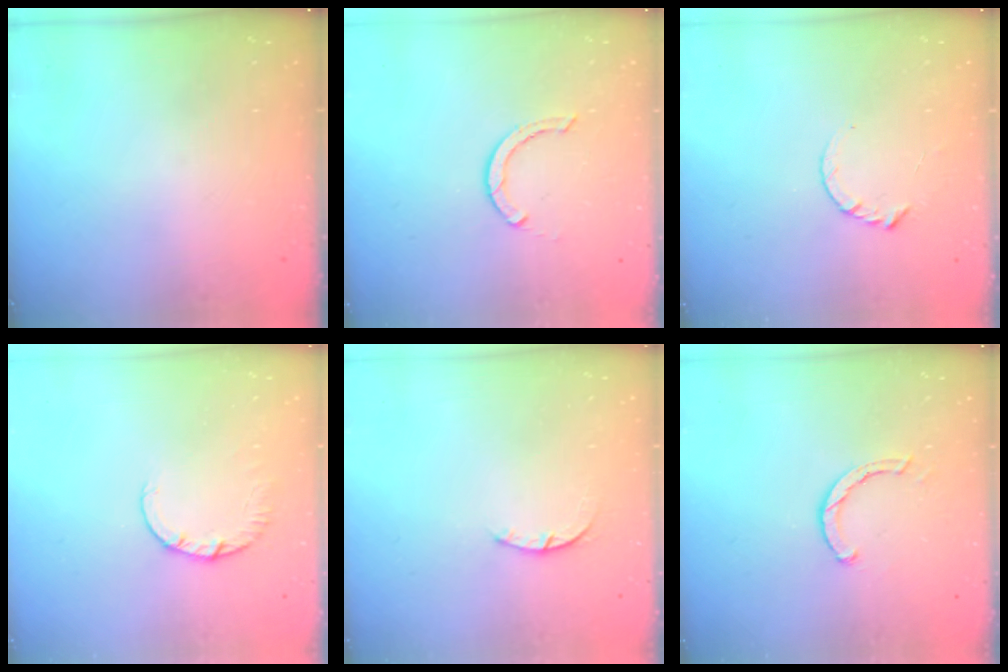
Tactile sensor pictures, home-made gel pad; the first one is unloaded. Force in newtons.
{"total": 2.6, "press": 2.6, "slide": 0.1}
{"total": 3.6, "press": 3.6, "slide": 0.4}
{"total": 2.4, "press": 2.4, "slide": 0.2}
{"total": 1.2, "press": 1.2, "slide": 0.3}
{"total": 2.4, "press": 2.4, "slide": 0.1}